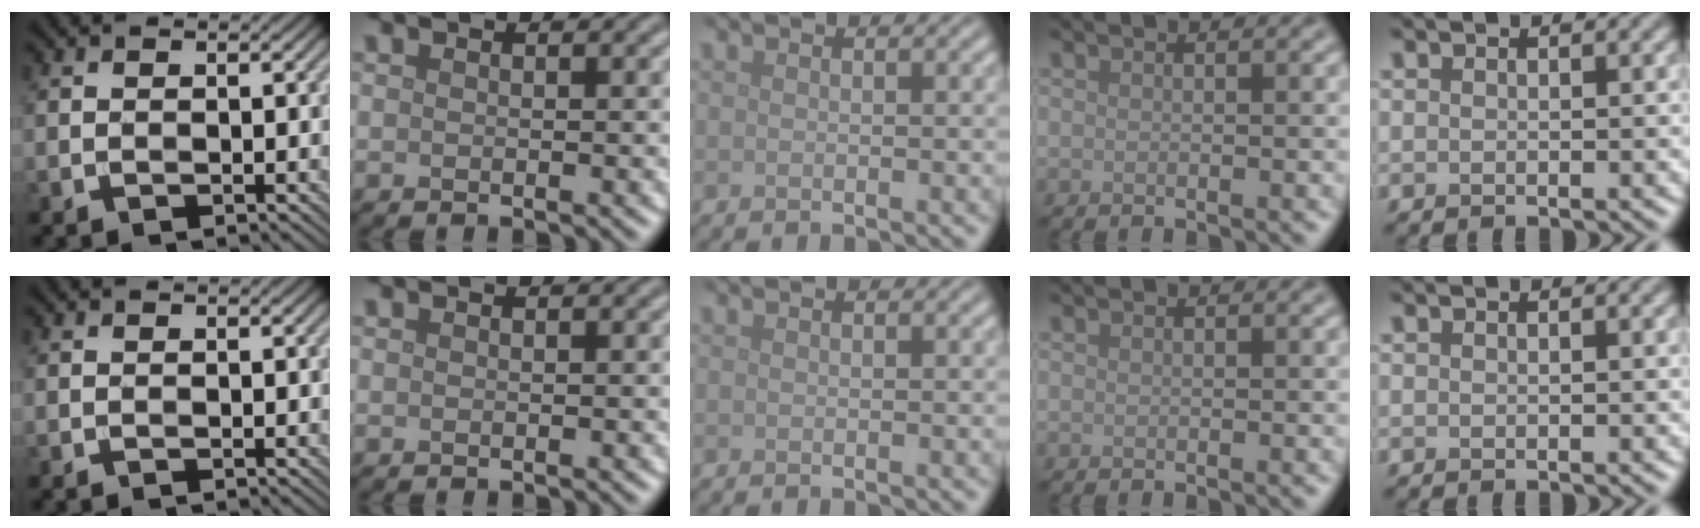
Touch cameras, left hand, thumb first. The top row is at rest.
{}